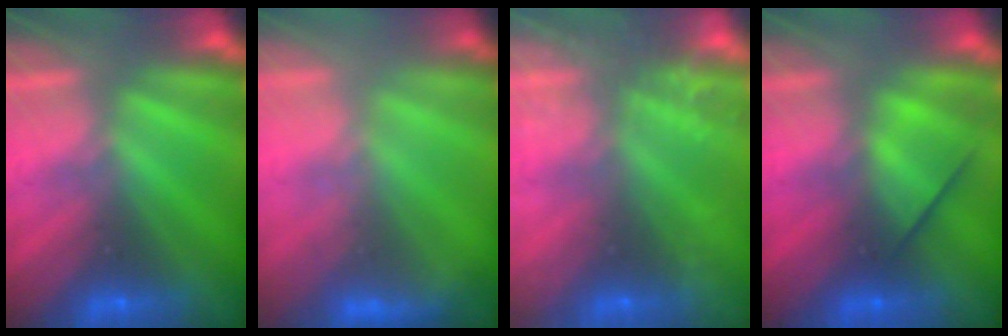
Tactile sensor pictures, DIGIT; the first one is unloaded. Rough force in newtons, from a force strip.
{"total": 2.7}
{"total": 8.9}
{"total": 2.6}